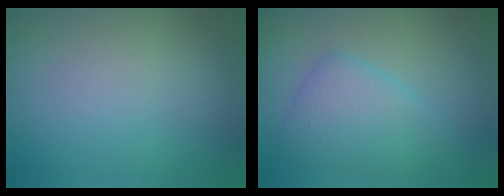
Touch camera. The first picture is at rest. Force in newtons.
{"total": 3.9, "press": 3.9, "slide": 0.1}